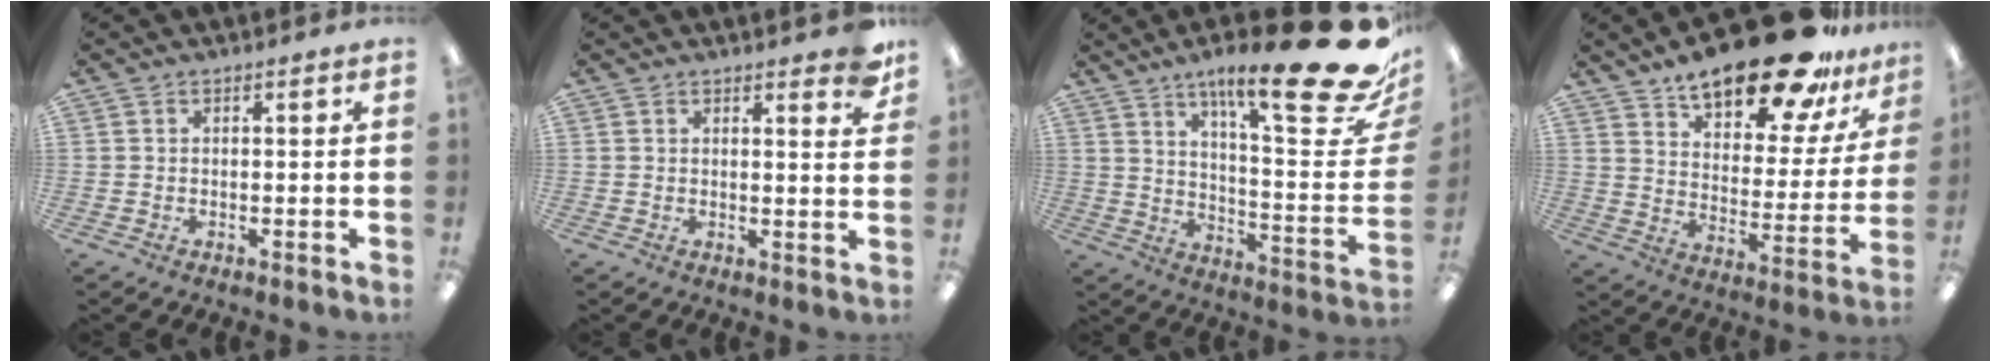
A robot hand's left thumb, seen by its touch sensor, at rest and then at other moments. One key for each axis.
{"total": 4.4, "fx": 3.4, "fy": 1.1, "fz": 2.5, "tx": -0.018, "ty": -0.024, "tz": 0.053}
{"total": 25.0, "fx": 16.4, "fy": 4.0, "fz": 18.4, "tx": -0.278, "ty": -0.115, "tz": 0.257}
{"total": 22.1, "fx": 17.4, "fy": 7.1, "fz": 11.6, "tx": -0.176, "ty": -0.110, "tz": 0.291}